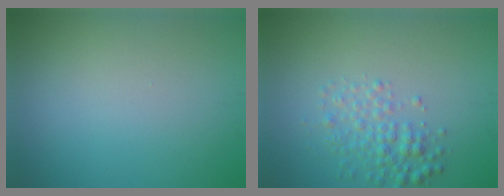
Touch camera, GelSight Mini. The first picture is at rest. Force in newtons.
{"total": 2.8, "press": 2.8, "slide": 0.1}